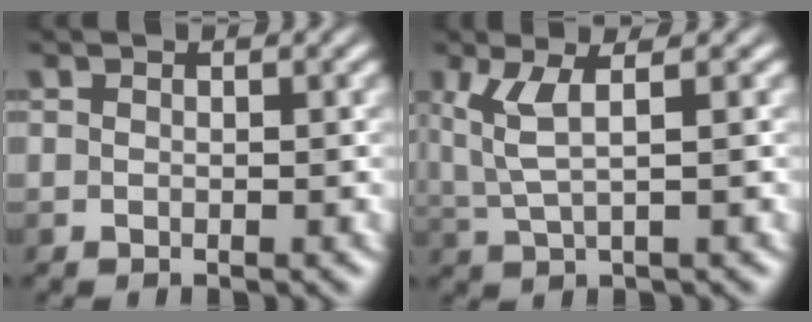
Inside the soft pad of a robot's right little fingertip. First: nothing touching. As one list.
[{"total": 4.2, "force": [0.7, 1.2, 3.9], "torque": [-0.095, 0.001, 0.017]}]